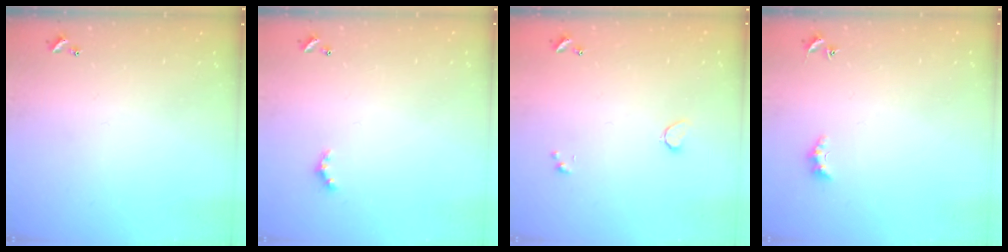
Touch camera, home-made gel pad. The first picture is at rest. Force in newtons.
{"total": 2.4, "press": 2.4, "slide": 0.6}
{"total": 0.6, "press": 0.0, "slide": 0.6}
{"total": 2.6, "press": 2.5, "slide": 0.6}